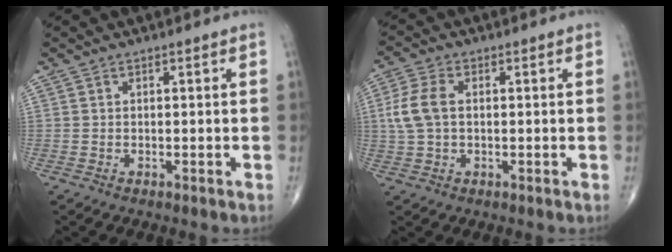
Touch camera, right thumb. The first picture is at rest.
{"total": 6.4, "force": [0.6, 3.9, 5.0], "torque": [-0.120, 0.013, 0.009]}